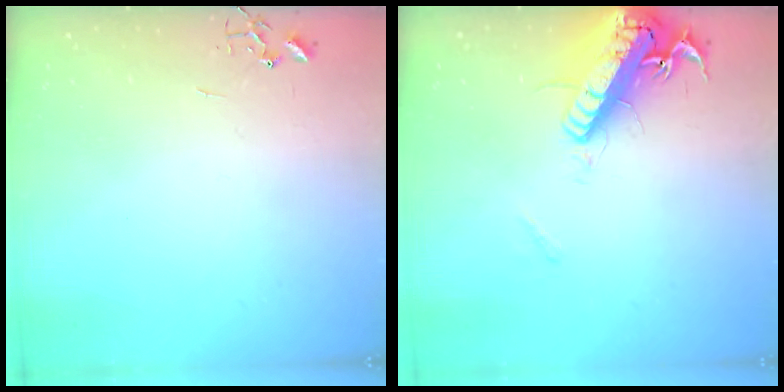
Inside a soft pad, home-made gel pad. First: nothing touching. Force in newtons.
{"total": 20.1, "press": 19.7, "slide": 3.9}